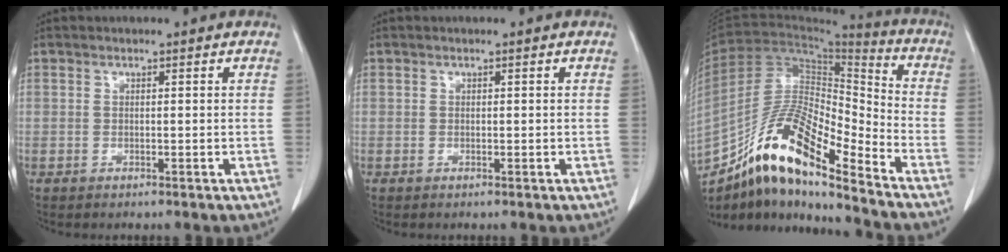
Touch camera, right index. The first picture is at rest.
{"total": 0.0}
{"total": 17.6, "force": [-13.0, 2.6, 11.6], "torque": [-0.217, 0.014, -0.233]}